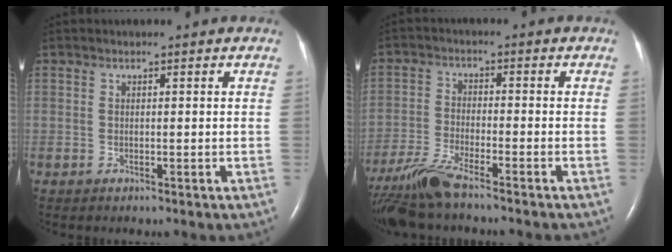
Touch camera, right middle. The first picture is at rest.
{"total": 8.8, "force": [-7.5, 0.1, 4.6], "torque": [-0.097, -0.025, -0.139]}